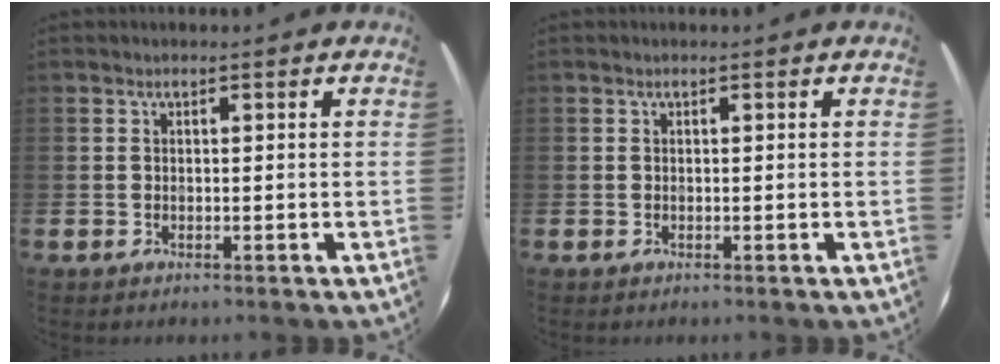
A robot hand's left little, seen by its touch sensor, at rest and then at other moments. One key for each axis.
{"total": 0.0}